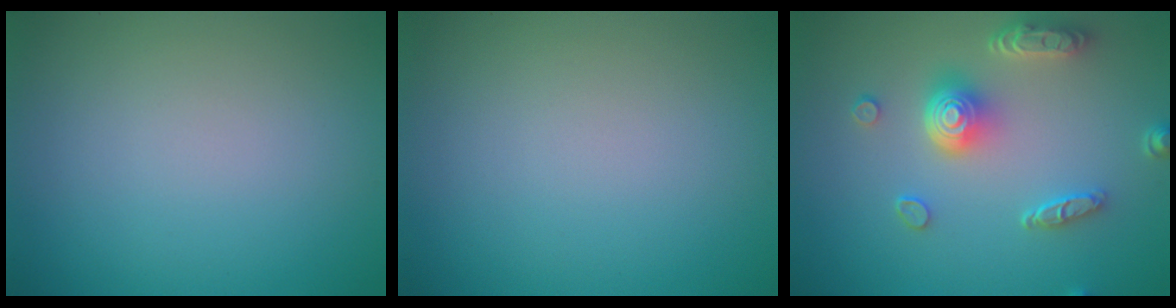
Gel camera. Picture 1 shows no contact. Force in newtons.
{"total": 0.0}
{"total": 5.1, "press": 4.0, "slide": 3.1}